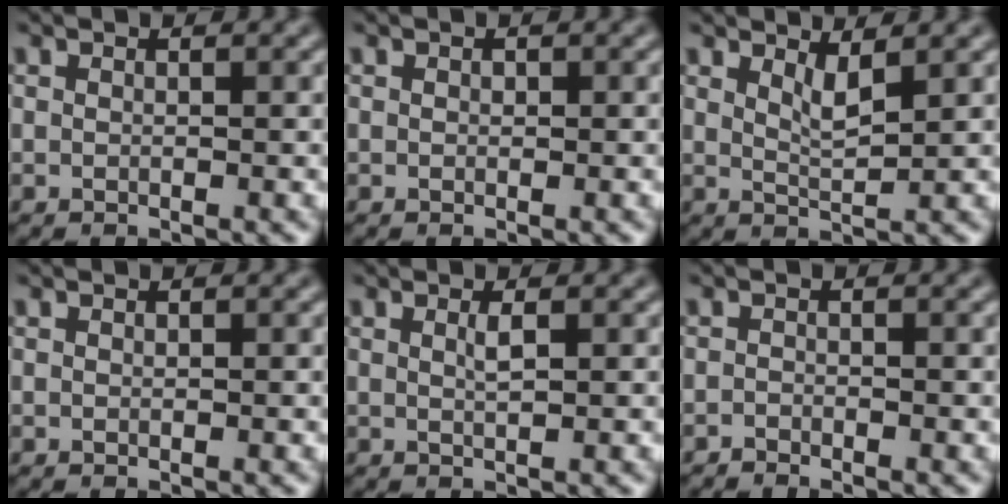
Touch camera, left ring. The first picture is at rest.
{"total": 0.0}
{"total": 1.8, "force": [1.2, 0.3, 1.3], "torque": [-0.025, -0.006, 0.022]}
{"total": 0.0}
{"total": 1.0, "force": [0.4, 0.2, 0.9], "torque": [-0.018, 0.002, 0.006]}
{"total": 0.7, "force": [-0.7, 0.1, 0.1], "torque": [0.000, 0.000, -0.016]}